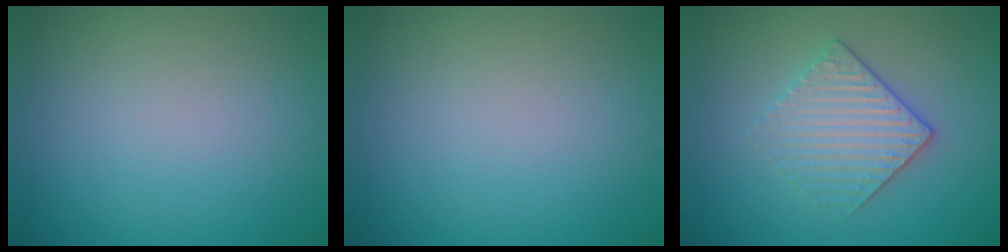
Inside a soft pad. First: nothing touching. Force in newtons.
{"total": 0.0}
{"total": 3.4, "press": 3.2, "slide": 1.3}